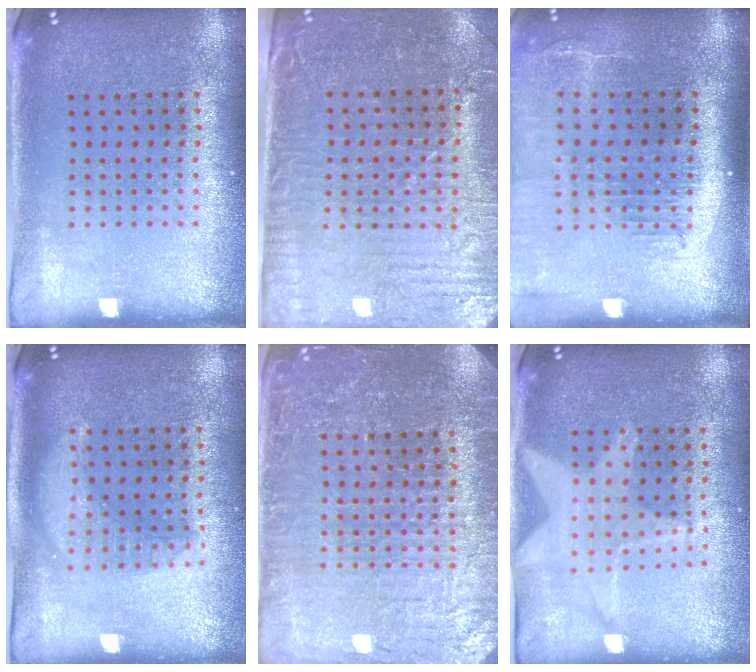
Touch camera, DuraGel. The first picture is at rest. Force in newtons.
{"total": 3.5, "press": 3.1, "slide": 1.5}
{"total": 2.2, "press": 1.8, "slide": 1.3}
{"total": 1.4, "press": 1.3, "slide": 0.5}
{"total": 4.4, "press": 4.2, "slide": 1.4}
{"total": 1.2, "press": 1.2, "slide": 0.2}